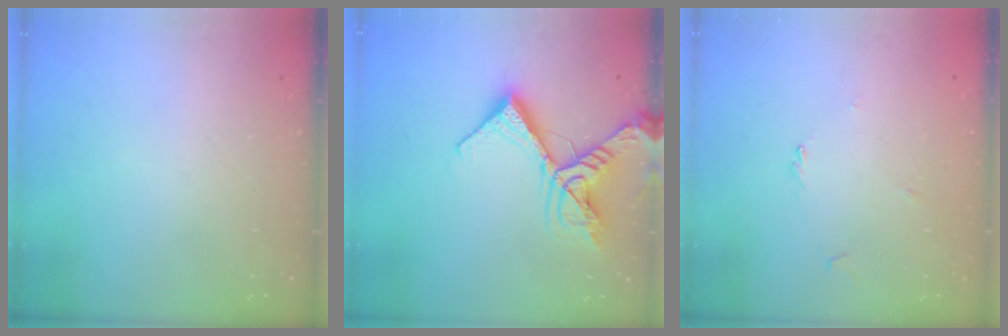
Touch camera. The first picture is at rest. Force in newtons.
{"total": 15.4, "press": 15.3, "slide": 1.8}
{"total": 1.2, "press": 1.1, "slide": 0.4}